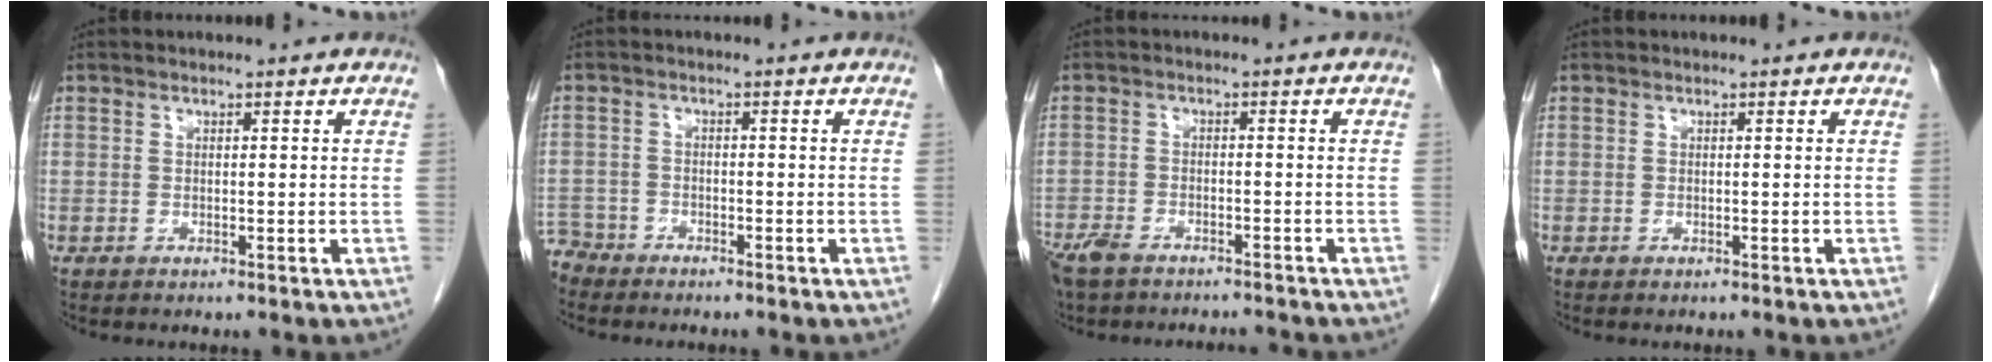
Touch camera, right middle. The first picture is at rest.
{"total": 3.8, "force": [-3.7, 1.1, -0.5], "torque": [0.009, -0.006, -0.071]}
{"total": 9.6, "force": [-8.3, 2.9, 3.9], "torque": [-0.076, -0.003, -0.128]}
{"total": 0.0}